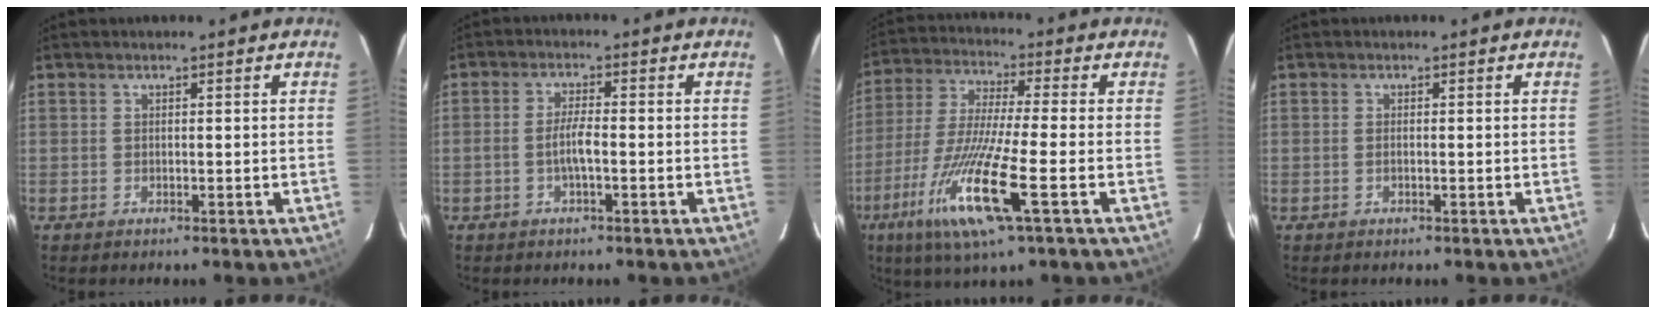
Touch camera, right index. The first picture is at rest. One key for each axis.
{"total": 3.3, "fx": -1.1, "fy": 0.4, "fz": 3.1, "tx": -0.061, "ty": 0.005, "tz": -0.019}
{"total": 16.4, "fx": -6.9, "fy": 1.0, "fz": 14.9, "tx": -0.314, "ty": -0.030, "tz": -0.136}
{"total": 0.5, "fx": -0.1, "fy": 0.3, "fz": 0.4, "tx": -0.007, "ty": 0.003, "tz": -0.002}